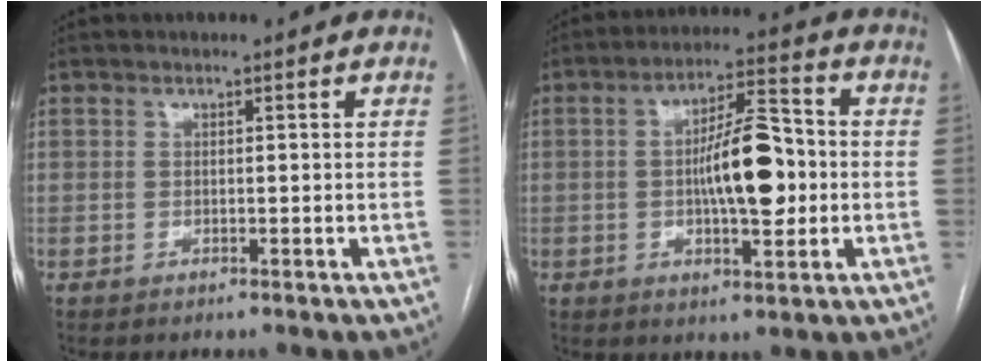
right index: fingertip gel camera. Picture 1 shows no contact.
{"total": 10.9, "force": [-0.6, 3.1, 10.5], "torque": [-0.177, 0.016, -0.008]}